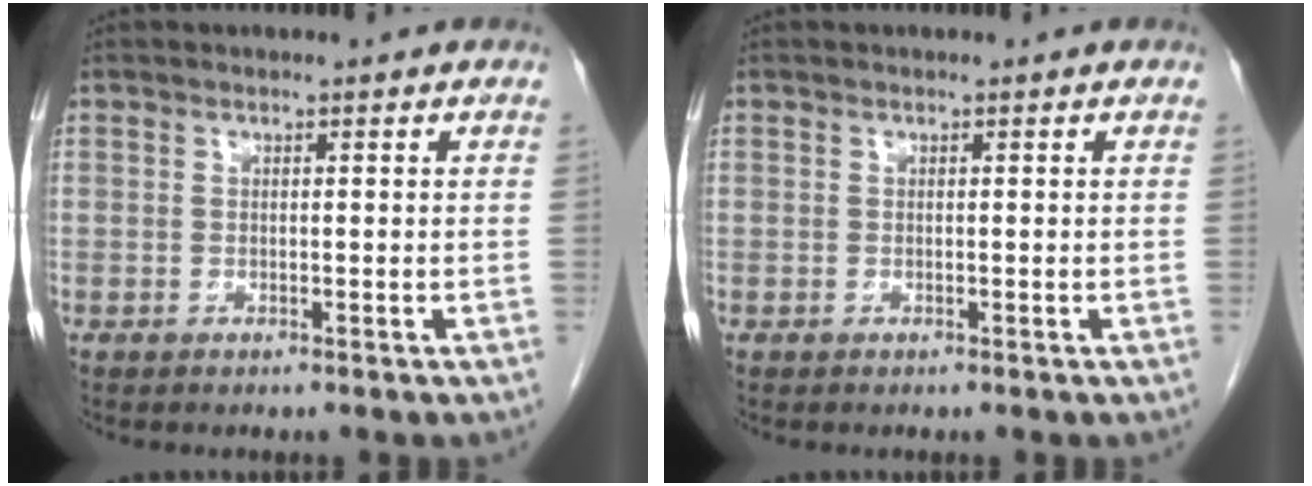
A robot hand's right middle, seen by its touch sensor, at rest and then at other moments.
{"total": 0.0}